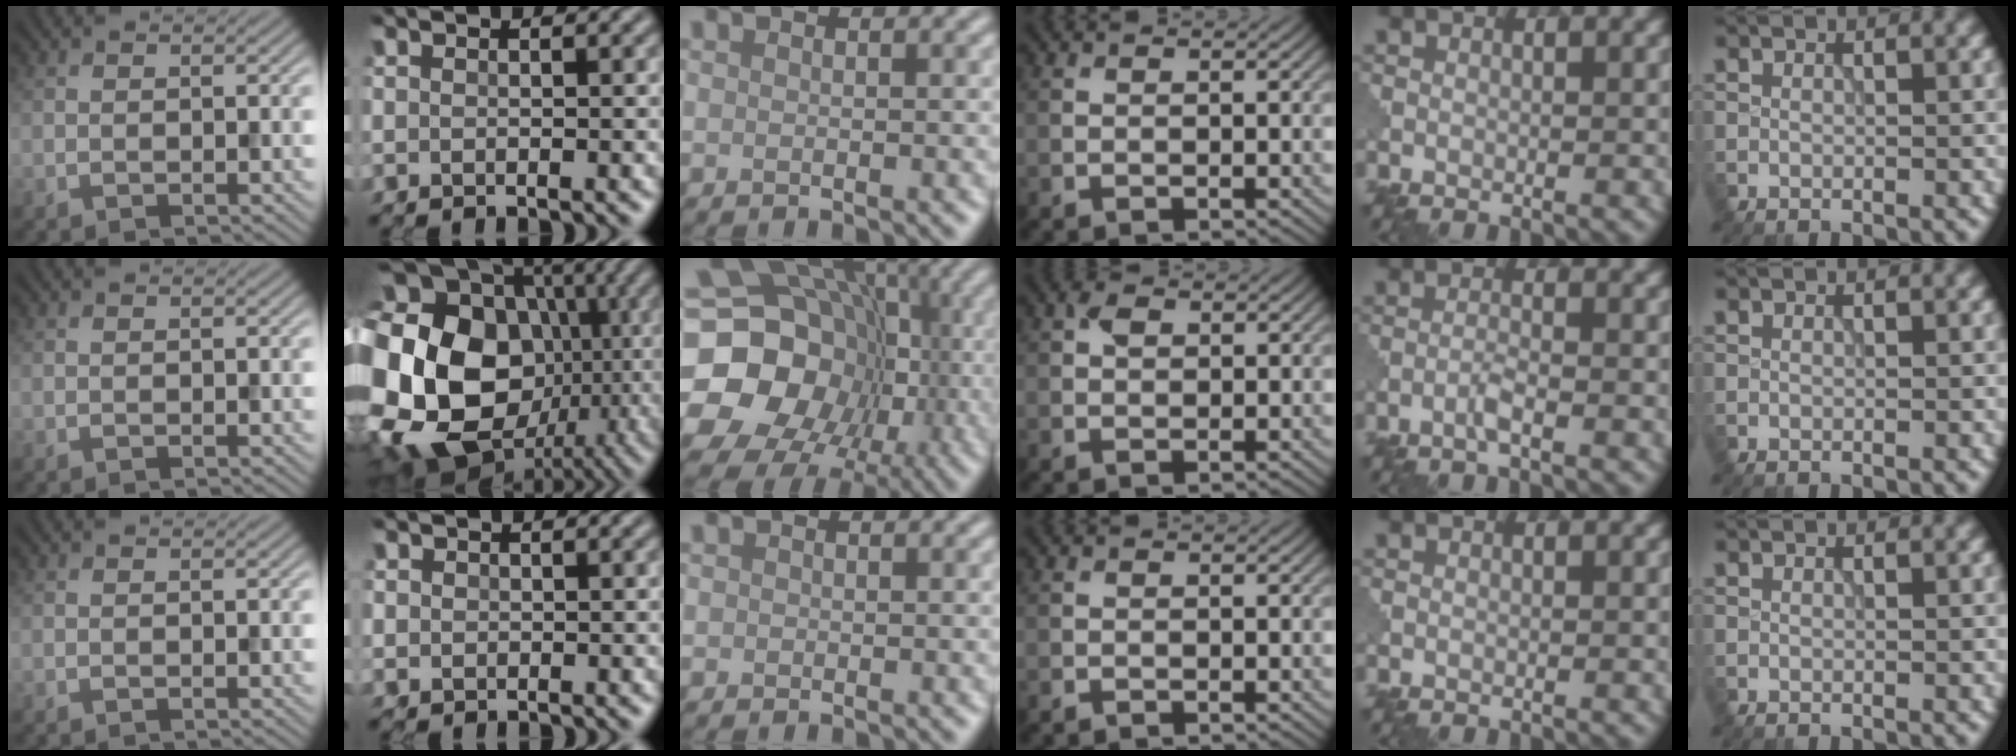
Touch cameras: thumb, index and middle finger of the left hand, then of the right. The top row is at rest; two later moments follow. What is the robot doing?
{"motion": "assemble", "object": "puzzle pieces"}